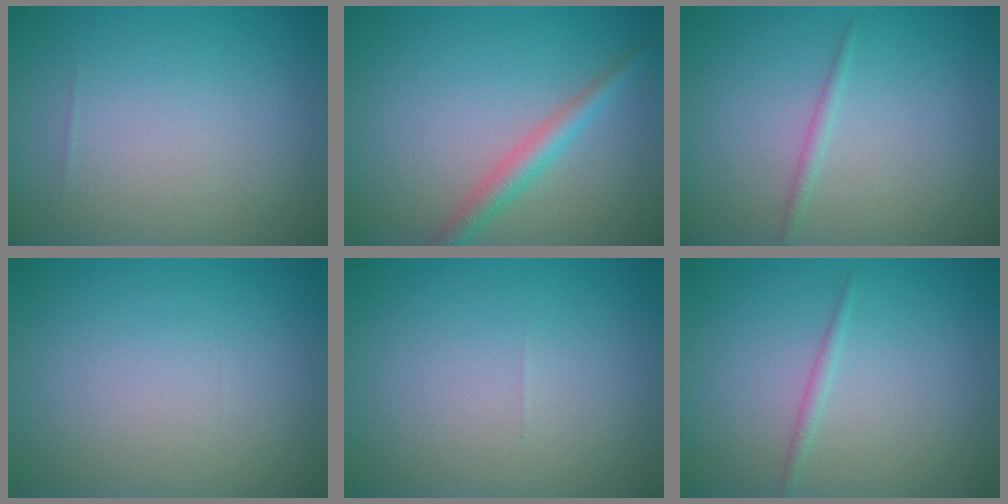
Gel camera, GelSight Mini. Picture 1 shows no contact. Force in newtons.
{"total": 2.5, "press": 2.5, "slide": 0.0}
{"total": 0.8, "press": 0.8, "slide": 0.0}
{"total": 0.0}
{"total": 0.0}
{"total": 0.8, "press": 0.8, "slide": 0.0}